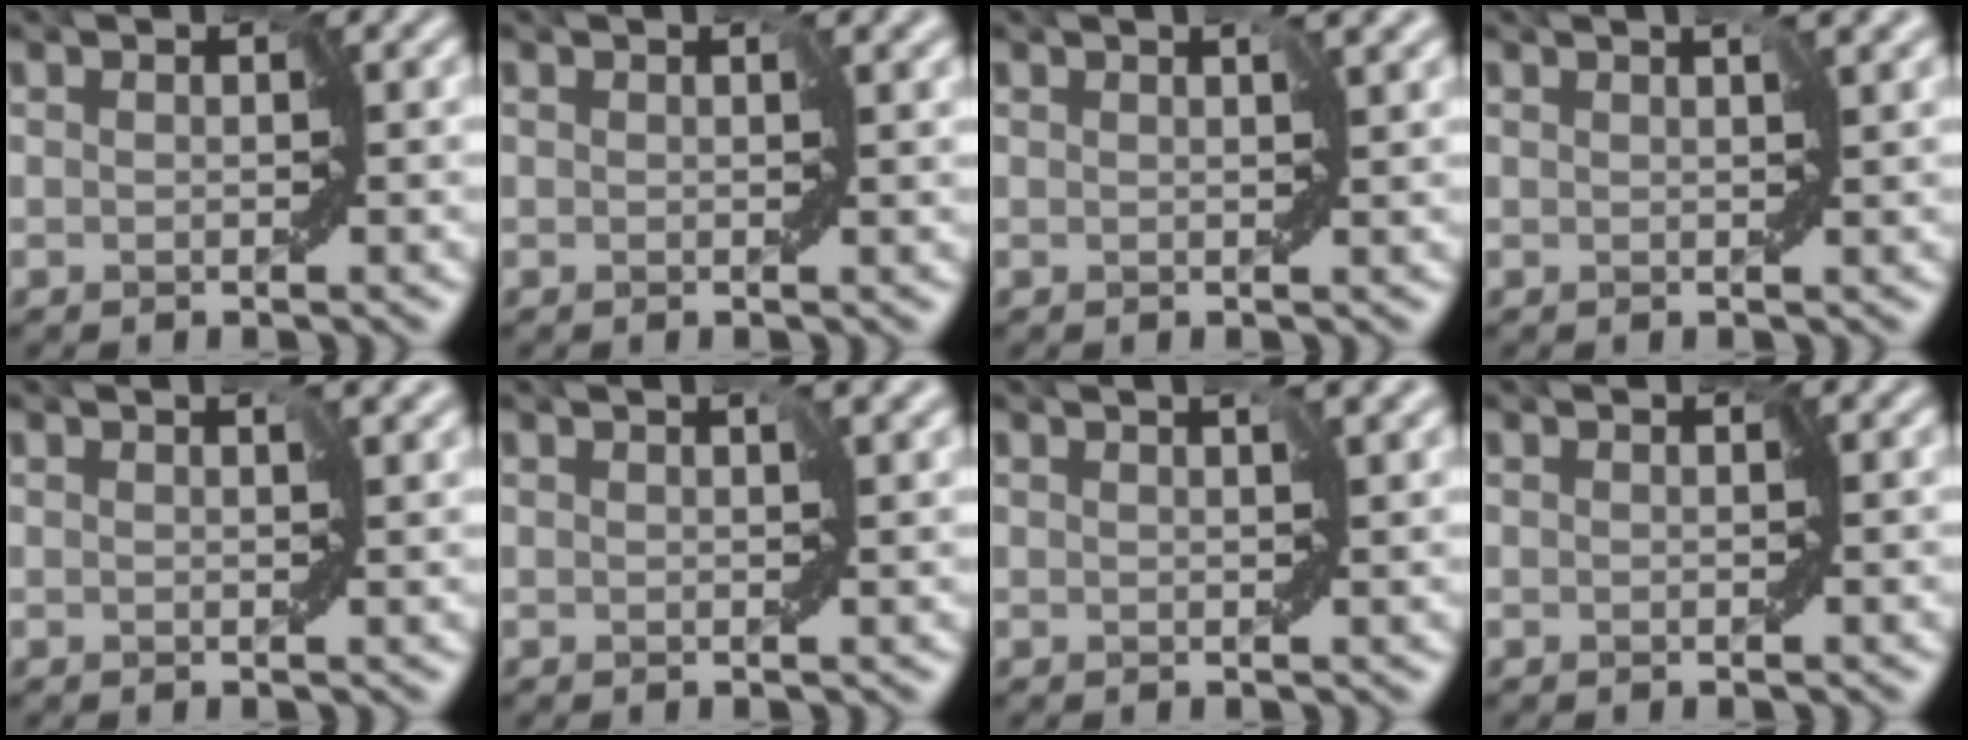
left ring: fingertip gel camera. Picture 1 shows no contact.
{"total": 1.0, "force": [0.5, 0.4, 0.8], "torque": [-0.011, 0.002, 0.008]}
{"total": 2.1, "force": [1.0, 0.7, 1.7], "torque": [-0.025, 0.004, 0.018]}
{"total": 2.1, "force": [1.1, 0.5, 1.8], "torque": [-0.028, 0.006, 0.019]}
{"total": 1.8, "force": [0.9, 0.7, 1.3], "torque": [-0.018, 0.004, 0.014]}
{"total": 1.8, "force": [0.9, 0.6, 1.5], "torque": [-0.023, 0.005, 0.016]}
{"total": 2.1, "force": [1.1, 0.5, 1.8], "torque": [-0.029, 0.006, 0.020]}
{"total": 0.0}